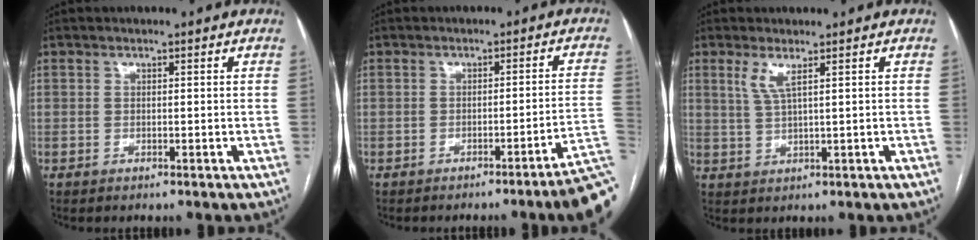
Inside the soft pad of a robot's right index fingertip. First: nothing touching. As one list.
[{"total": 8.6, "force": [-6.1, -1.6, 5.9], "torque": [-0.030, 0.016, -0.076]}, {"total": 3.0, "force": [1.5, 0.0, 2.6], "torque": [-0.062, -0.001, 0.035]}]